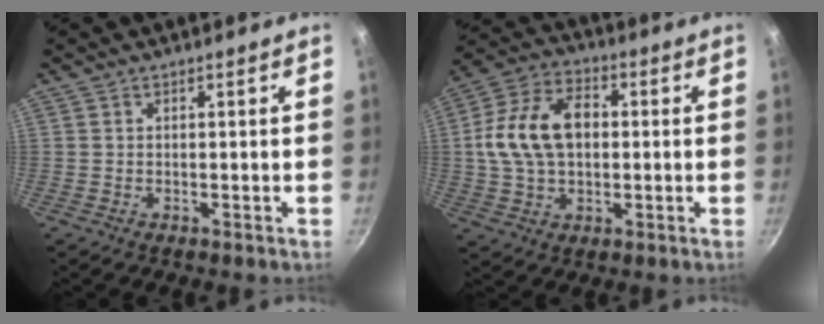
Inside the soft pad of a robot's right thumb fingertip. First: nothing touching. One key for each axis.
{"total": 15.0, "fx": 1.2, "fy": 10.2, "fz": 10.9, "tx": -0.182, "ty": 0.022, "tz": 0.008}